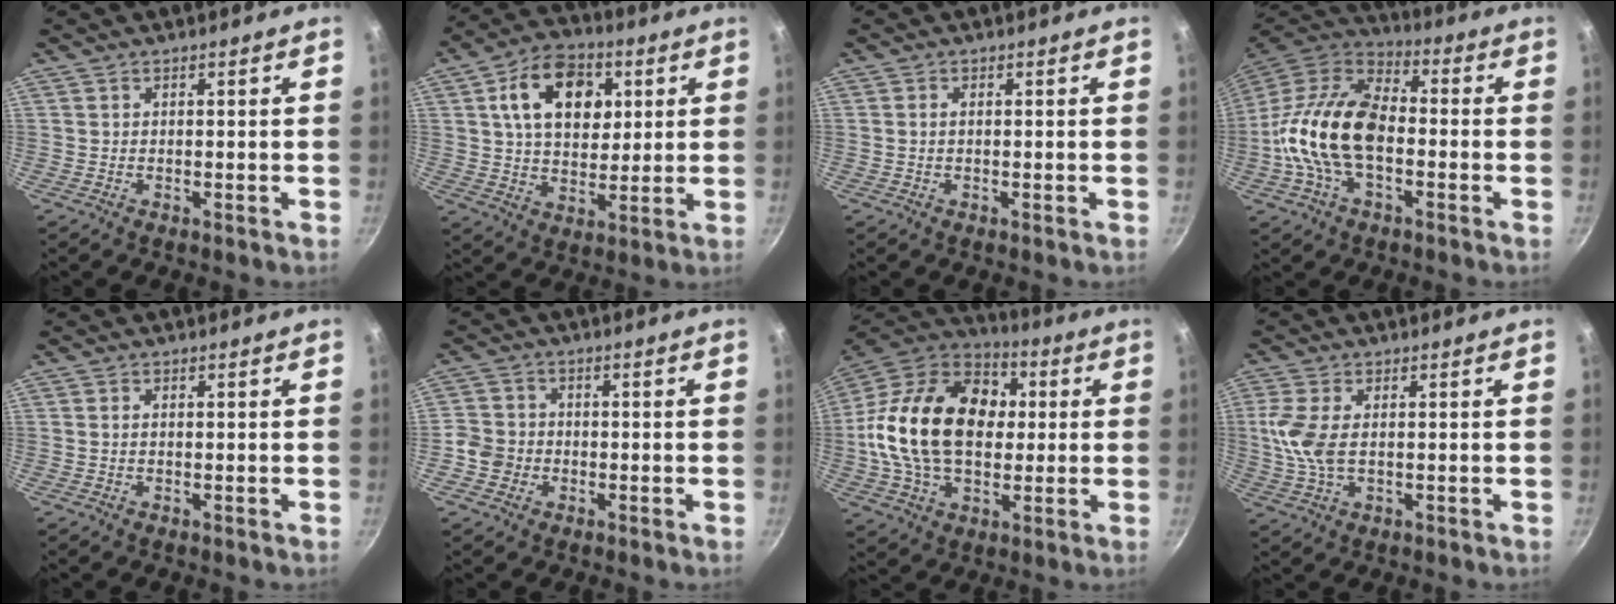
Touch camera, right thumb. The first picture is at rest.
{"total": 15.8, "force": [4.8, 10.7, 10.5], "torque": [-0.134, -0.001, 0.072]}
{"total": 0.9, "force": [0.0, 0.5, 0.8], "torque": [-0.017, 0.003, 0.000]}
{"total": 19.1, "force": [-2.4, 11.3, 15.1], "torque": [-0.266, 0.035, -0.060]}
{"total": 0.7, "force": [0.0, 0.4, 0.6], "torque": [-0.012, 0.003, 0.000]}
{"total": 5.0, "force": [-1.5, 4.5, 1.4], "torque": [-0.008, 0.017, -0.038]}
{"total": 26.0, "force": [2.0, 17.7, 18.9], "torque": [-0.318, 0.031, 0.026]}
{"total": 7.7, "force": [0.6, 4.3, 6.4], "torque": [-0.139, 0.001, 0.010]}